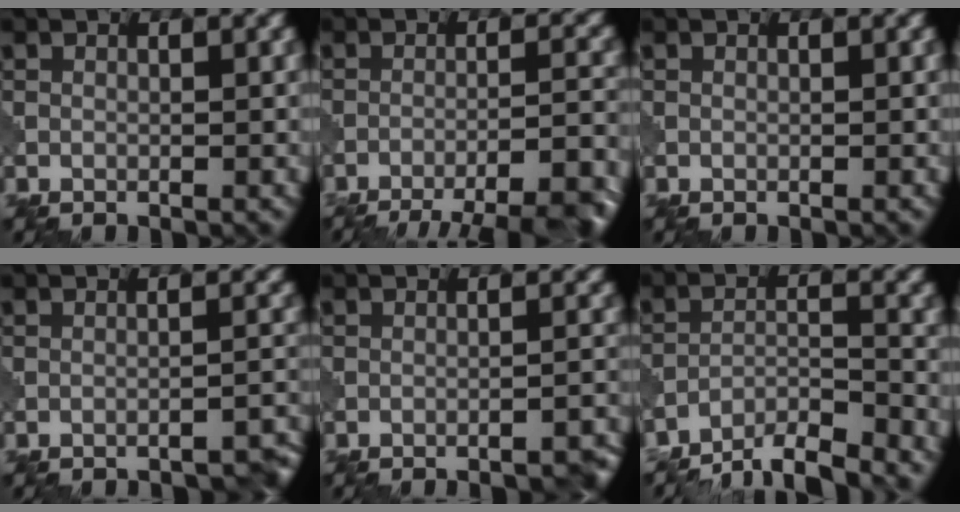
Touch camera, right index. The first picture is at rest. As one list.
[{"total": 13.8, "force": [-11.6, 3.6, 6.4], "torque": [-0.063, 0.005, -0.130]}, {"total": 0.0}, {"total": 5.0, "force": [-4.6, 0.8, 1.7], "torque": [-0.013, 0.019, -0.058]}, {"total": 5.3, "force": [-4.7, 1.1, 2.2], "torque": [-0.015, 0.017, -0.054]}, {"total": 5.8, "force": [-5.4, 0.8, 2.1], "torque": [-0.036, -0.002, -0.095]}]